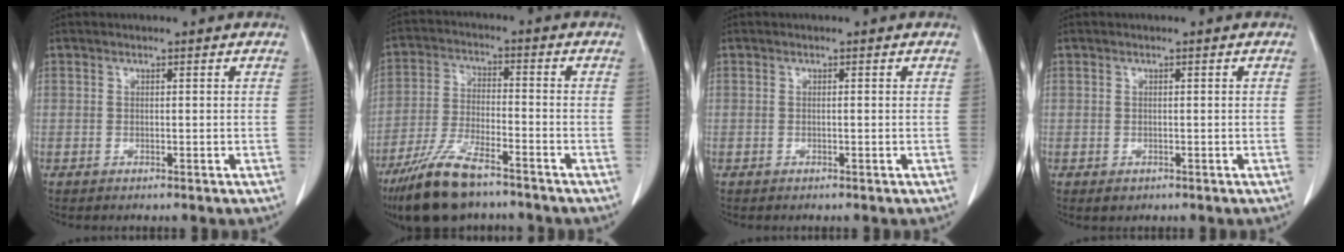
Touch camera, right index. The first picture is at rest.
{"total": 11.7, "force": [-8.7, 2.7, 7.3], "torque": [-0.150, -0.025, -0.161]}
{"total": 0.0}
{"total": 1.0, "force": [-0.4, 0.8, 0.4], "torque": [-0.007, 0.001, 0.000]}